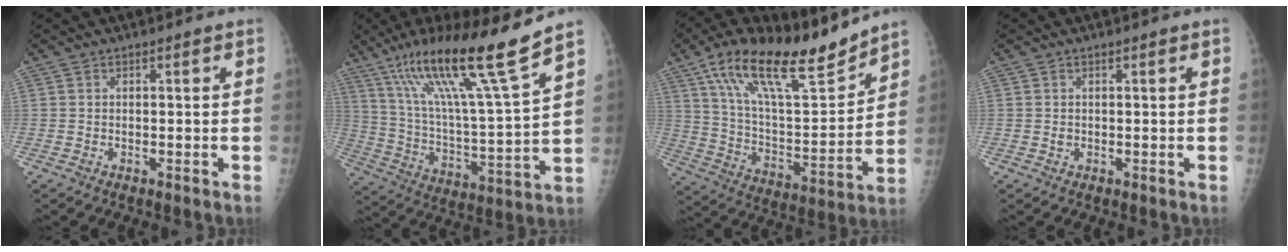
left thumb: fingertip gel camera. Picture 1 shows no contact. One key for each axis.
{"total": 21.3, "fx": 14.3, "fy": 0.6, "fz": 15.8, "tx": -0.256, "ty": -0.061, "tz": 0.253}
{"total": 22.3, "fx": 16.1, "fy": 6.6, "fz": 14.0, "tx": -0.206, "ty": -0.060, "tz": 0.283}
{"total": 0.6, "fx": 0.1, "fy": 0.5, "fz": 0.3, "tx": -0.001, "ty": 0.001, "tz": 0.003}